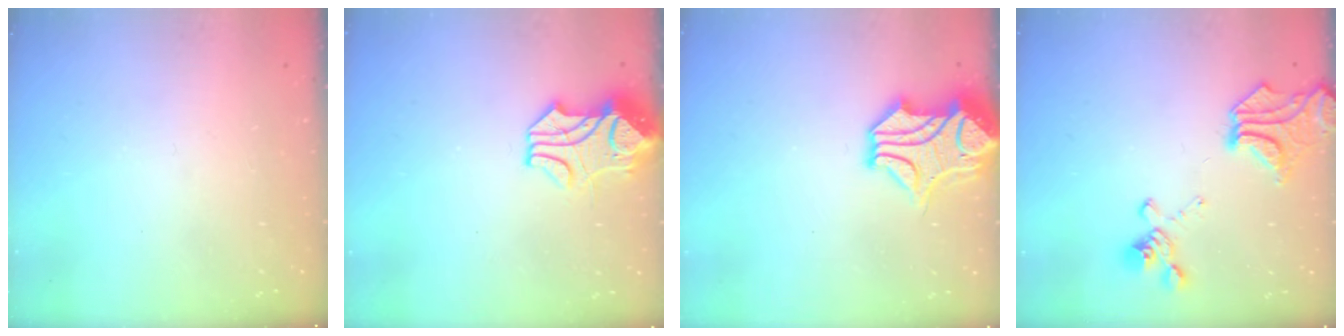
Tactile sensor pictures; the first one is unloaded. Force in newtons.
{"total": 2.2, "press": 1.9, "slide": 1.1}
{"total": 8.0, "press": 7.8, "slide": 1.8}
{"total": 4.7, "press": 3.5, "slide": 3.1}